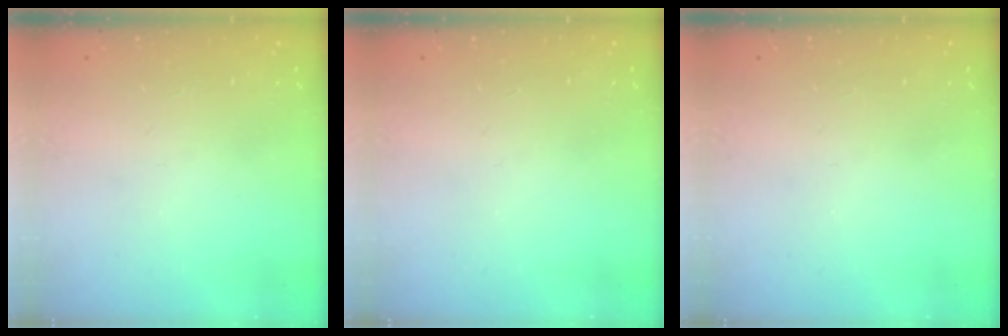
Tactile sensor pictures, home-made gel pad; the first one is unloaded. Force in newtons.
{"total": 0.0}
{"total": 0.0}